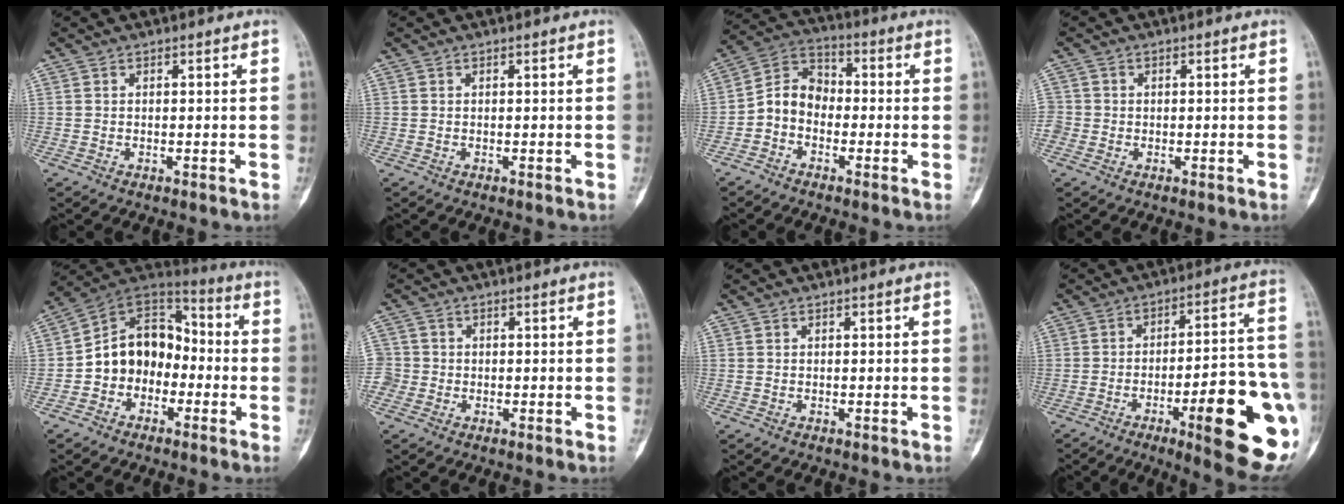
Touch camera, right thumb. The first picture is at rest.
{"total": 0.0}
{"total": 7.6, "force": [-2.1, 6.1, 4.0], "torque": [-0.054, 0.040, -0.055]}
{"total": 2.4, "force": [-0.8, 2.2, 0.5], "torque": [-0.003, 0.008, -0.019]}
{"total": 13.3, "force": [-2.7, 10.5, 7.6], "torque": [-0.092, 0.059, -0.062]}
{"total": 3.1, "force": [-0.9, 2.9, 0.3], "torque": [0.007, 0.011, -0.024]}
{"total": 0.0}
{"total": 21.5, "force": [-7.6, 4.9, 19.5], "torque": [-0.210, 0.021, -0.093]}